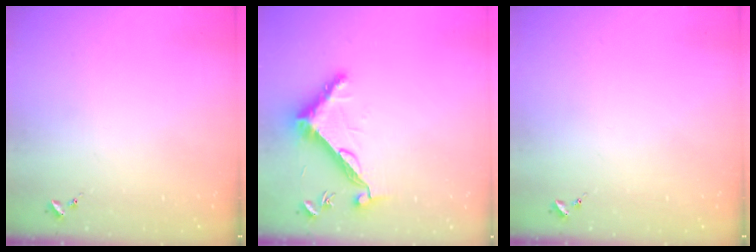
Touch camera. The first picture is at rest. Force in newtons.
{"total": 11.1, "press": 11.0, "slide": 0.7}
{"total": 0.0}